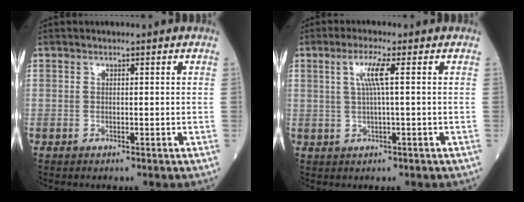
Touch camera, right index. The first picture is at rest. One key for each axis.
{"total": 3.9, "fx": 0.9, "fy": -0.4, "fz": 3.7, "tx": -0.078, "ty": 0.007, "tz": 0.020}